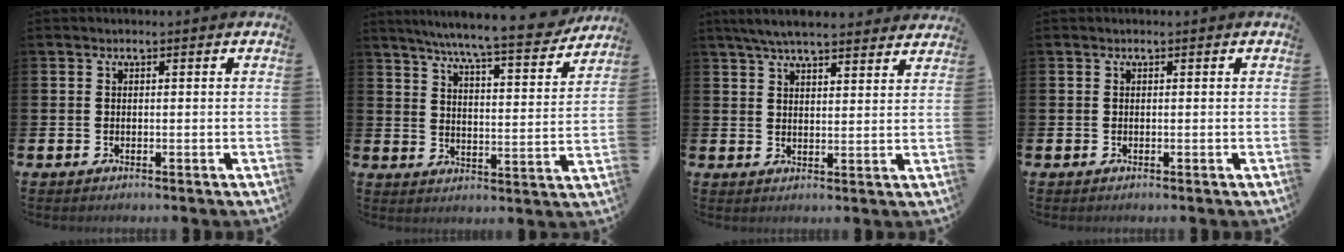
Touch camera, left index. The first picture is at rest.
{"total": 8.4, "force": [7.7, 0.1, 3.4], "torque": [-0.076, -0.057, 0.130]}
{"total": 6.0, "force": [5.6, 1.0, 2.0], "torque": [-0.052, -0.017, 0.102]}
{"total": 0.0}